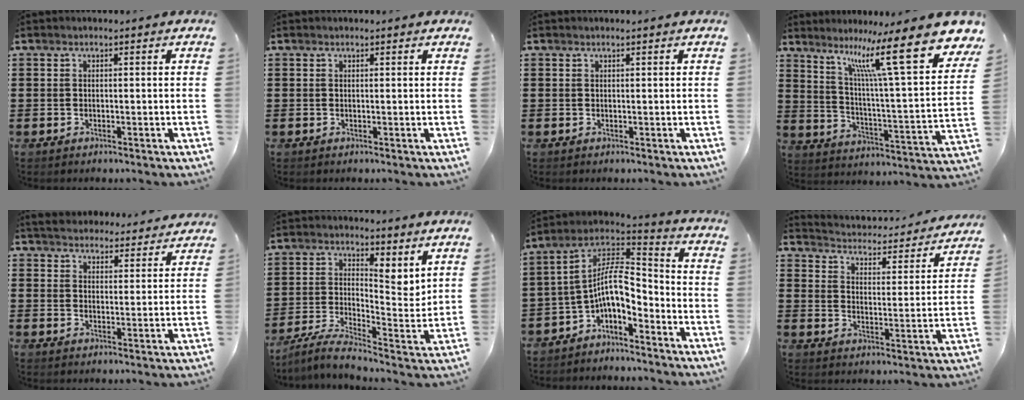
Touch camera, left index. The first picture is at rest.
{"total": 0.0}
{"total": 0.0}
{"total": 16.6, "force": [10.4, 2.0, 12.8], "torque": [-0.236, -0.058, 0.160]}
{"total": 4.4, "force": [4.3, 0.4, 0.3], "torque": [-0.026, -0.024, 0.076]}
{"total": 3.2, "force": [1.3, 1.3, 2.6], "torque": [-0.055, -0.018, 0.015]}
{"total": 8.6, "force": [-3.7, 3.5, 7.0], "torque": [-0.169, -0.014, -0.083]}
{"total": 2.7, "force": [2.7, 0.1, 0.1], "torque": [-0.024, -0.031, 0.036]}